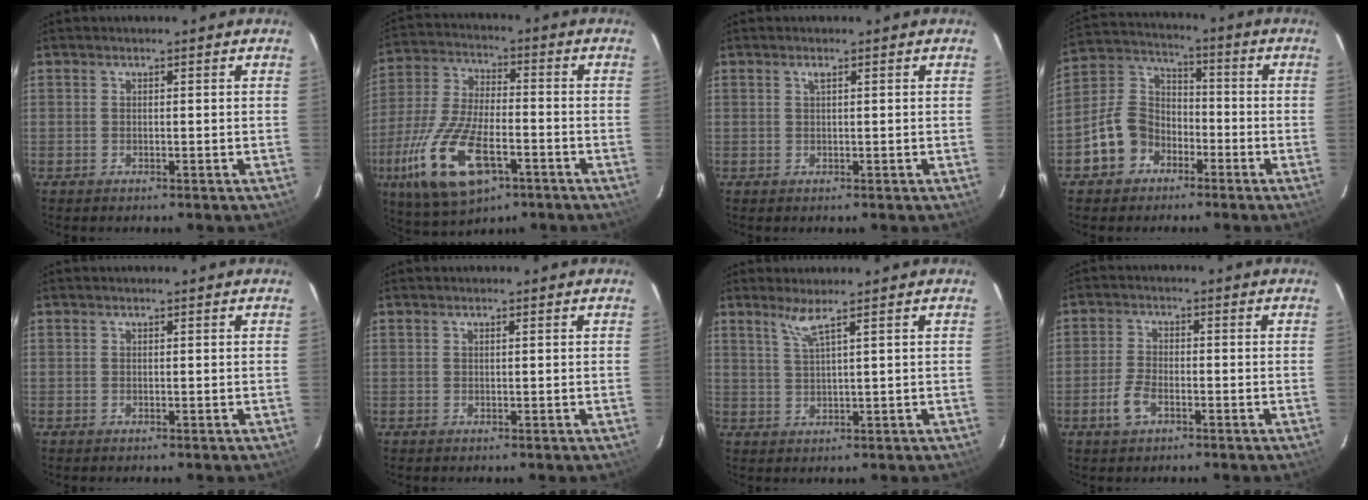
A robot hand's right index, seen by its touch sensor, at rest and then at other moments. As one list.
[{"total": 18.6, "force": [-8.2, 8.1, 14.6], "torque": [-0.320, -0.031, -0.149]}, {"total": 0.7, "force": [0.4, -0.1, 0.6], "torque": [-0.011, 0.003, 0.005]}, {"total": 10.0, "force": [-5.1, 7.8, 3.7], "torque": [-0.089, 0.038, -0.086]}, {"total": 0.0}, {"total": 0.0}, {"total": 3.1, "force": [2.1, -0.8, 2.1], "torque": [-0.044, -0.007, 0.043]}, {"total": 4.6, "force": [-2.3, 2.4, 3.2], "torque": [-0.076, 0.001, -0.044]}]